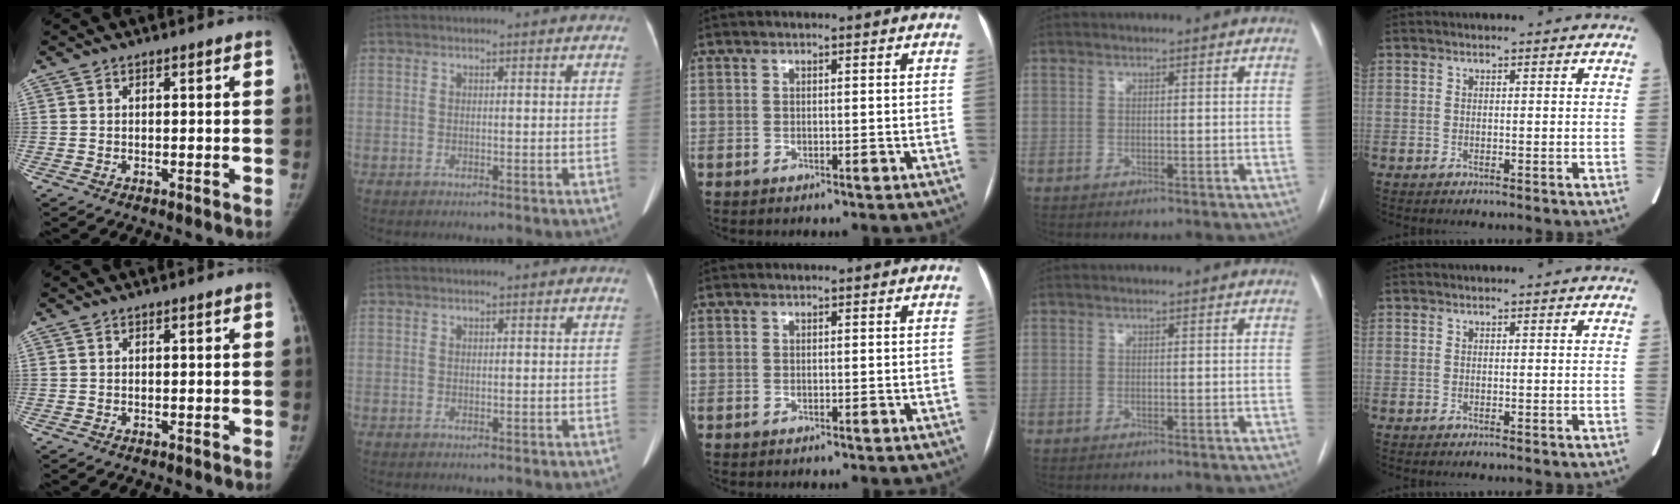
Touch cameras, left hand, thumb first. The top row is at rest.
{}